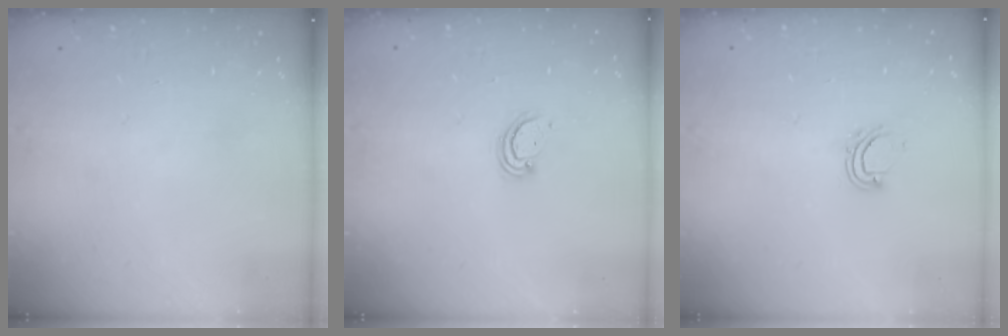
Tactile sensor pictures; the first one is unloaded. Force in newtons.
{"total": 2.3, "press": 2.3, "slide": 0.3}
{"total": 5.4, "press": 5.4, "slide": 0.4}